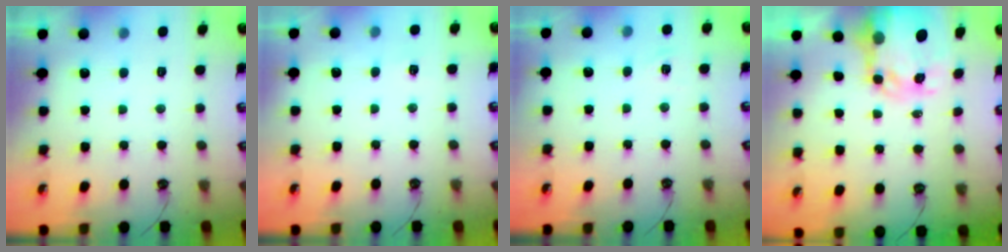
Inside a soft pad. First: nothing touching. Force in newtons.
{"total": 3.3, "press": 3.3, "slide": 0.4}
{"total": 3.6, "press": 3.6, "slide": 0.4}
{"total": 6.5, "press": 6.5, "slide": 0.7}